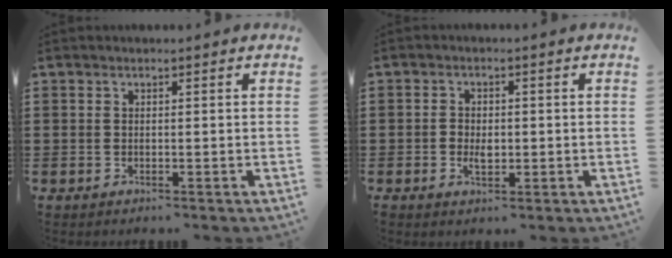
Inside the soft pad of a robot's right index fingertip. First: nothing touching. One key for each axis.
{"total": 2.3, "fx": -0.4, "fy": 1.4, "fz": 1.8, "tx": -0.036, "ty": 0.002, "tz": -0.006}